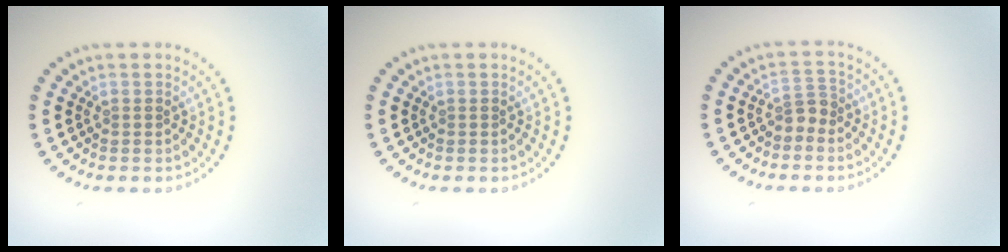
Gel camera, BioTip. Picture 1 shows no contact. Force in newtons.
{"total": 0.0}
{"total": 1.8, "press": 1.4, "slide": 1.1}